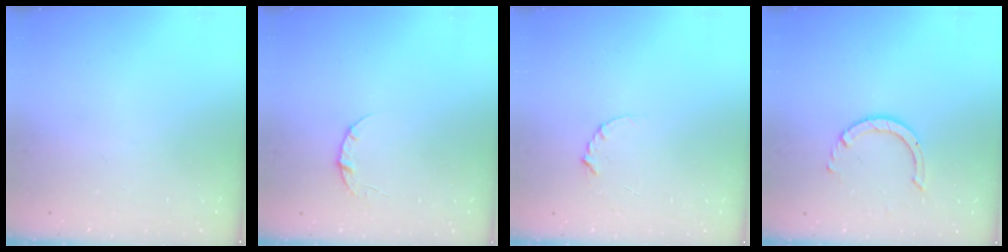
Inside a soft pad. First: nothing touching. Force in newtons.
{"total": 3.4, "press": 3.4, "slide": 0.4}
{"total": 2.9, "press": 2.9, "slide": 0.3}
{"total": 3.3, "press": 3.2, "slide": 0.4}